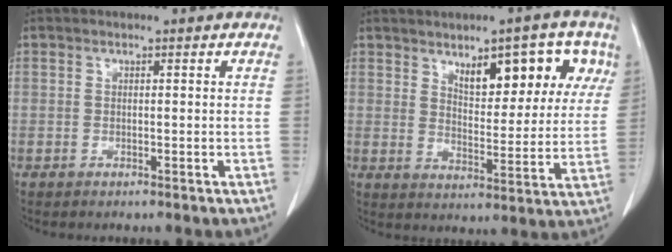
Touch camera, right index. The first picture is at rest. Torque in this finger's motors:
{"motor_torque": [0.86, 0.77, 0.24, 0.05]}